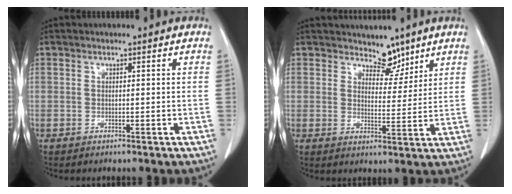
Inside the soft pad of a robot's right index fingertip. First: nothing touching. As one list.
[{"total": 4.6, "force": [3.9, 2.2, 1.2], "torque": [-0.007, -0.007, 0.065]}]